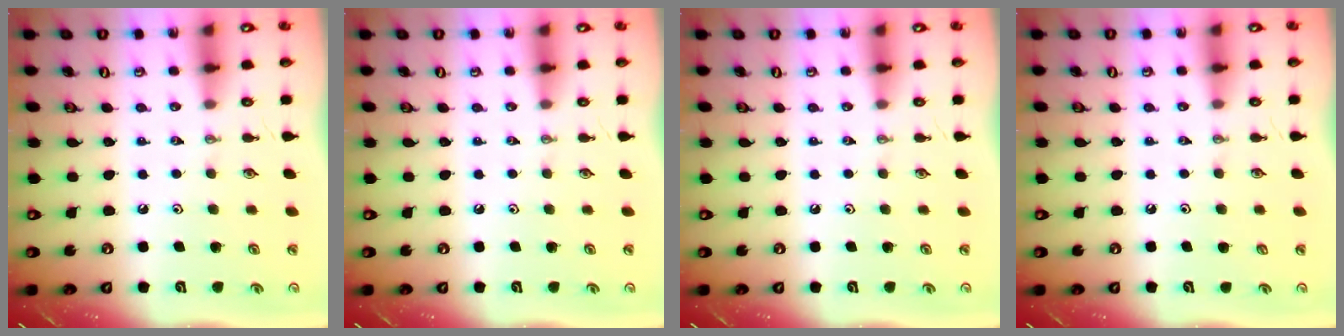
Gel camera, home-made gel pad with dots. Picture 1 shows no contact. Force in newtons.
{"total": 0.0}
{"total": 0.0}
{"total": 1.1, "press": 0.1, "slide": 1.1}